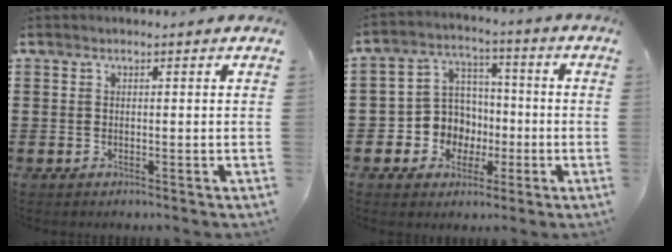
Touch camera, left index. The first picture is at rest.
{"total": 7.9, "force": [-1.4, 7.6, 1.8], "torque": [-0.075, 0.009, -0.022]}